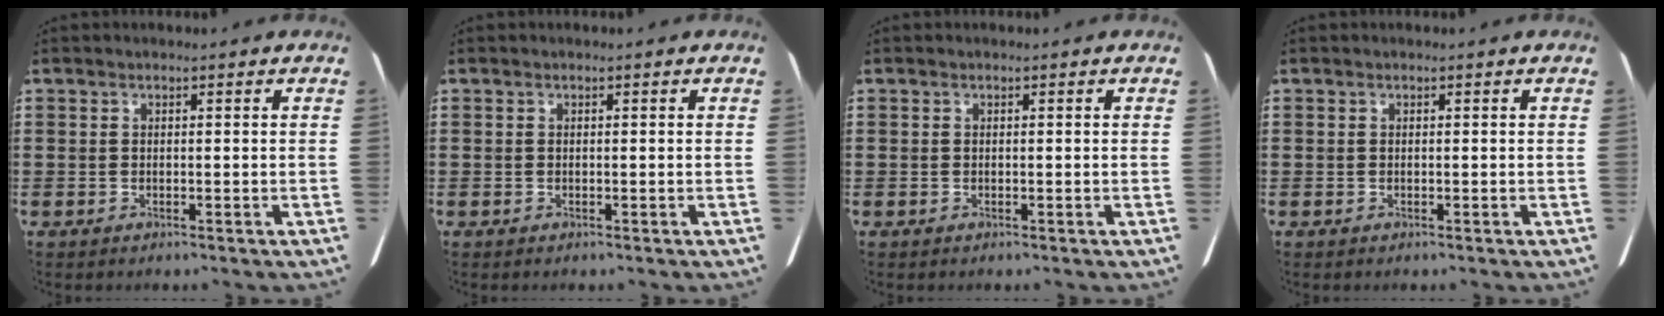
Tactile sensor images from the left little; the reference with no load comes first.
{"total": 0.0}
{"total": 0.0}
{"total": 0.0}